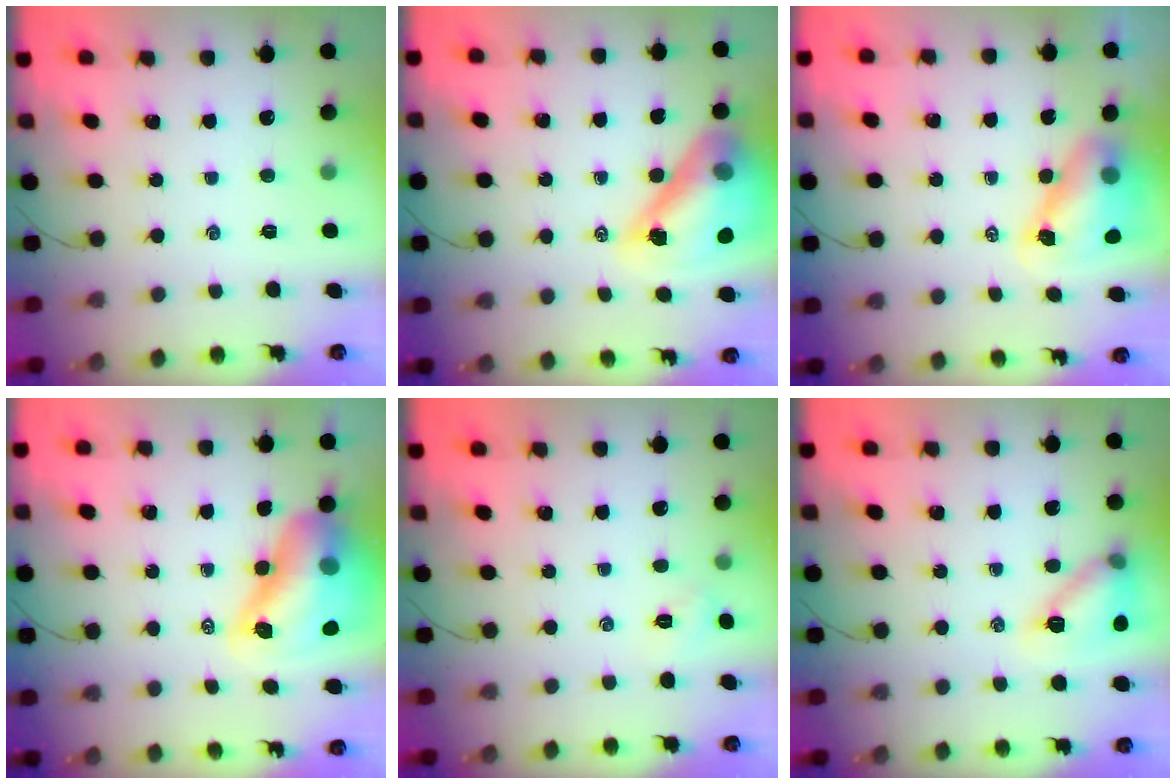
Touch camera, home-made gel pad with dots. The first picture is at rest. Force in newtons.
{"total": 18.2, "press": 17.4, "slide": 5.3}
{"total": 8.2, "press": 8.0, "slide": 1.5}
{"total": 15.1, "press": 14.5, "slide": 4.1}
{"total": 2.4, "press": 2.3, "slide": 0.7}
{"total": 13.5, "press": 13.5, "slide": 1.1}